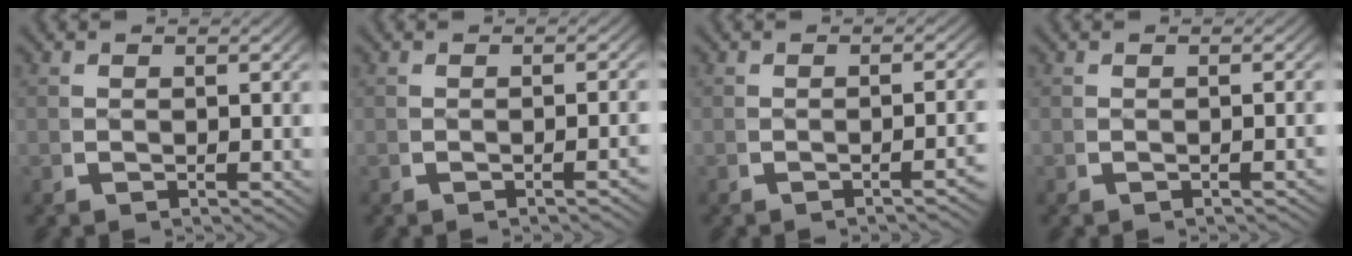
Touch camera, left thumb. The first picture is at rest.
{"total": 1.4, "force": [-0.7, 0.0, 1.2], "torque": [-0.016, 0.009, -0.012]}
{"total": 2.0, "force": [-1.1, 0.0, 1.7], "torque": [-0.024, 0.008, -0.017]}
{"total": 0.7, "force": [-0.4, -0.1, 0.6], "torque": [-0.011, 0.005, -0.007]}